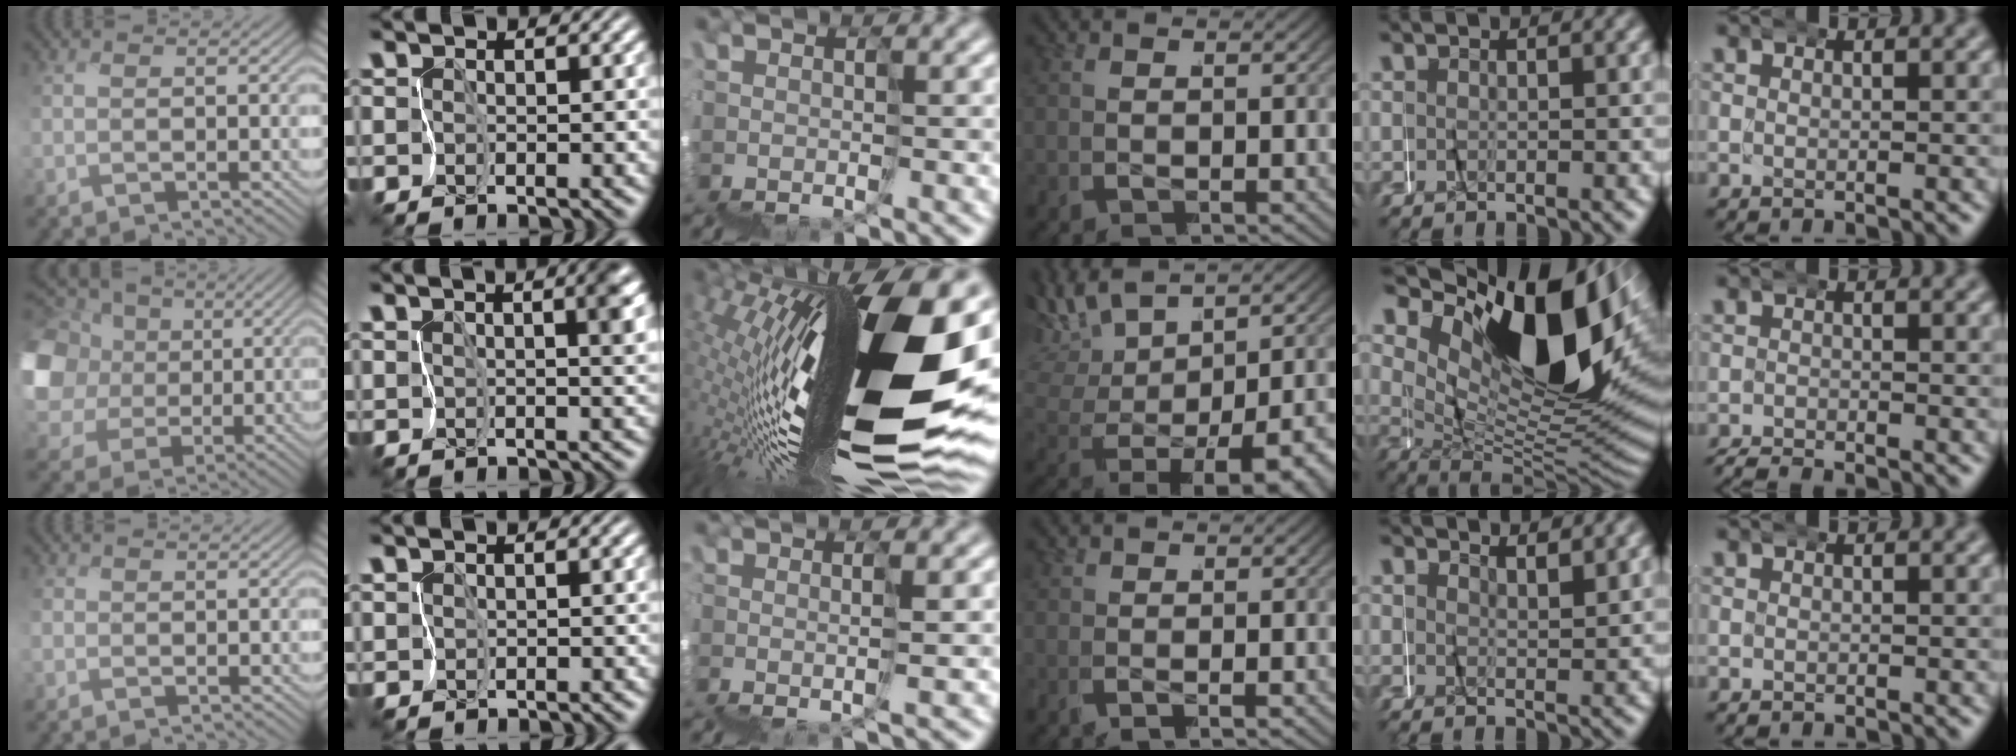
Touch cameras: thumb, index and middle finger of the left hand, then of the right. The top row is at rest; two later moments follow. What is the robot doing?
{"motion": "wrap", "object": "masking tape"}